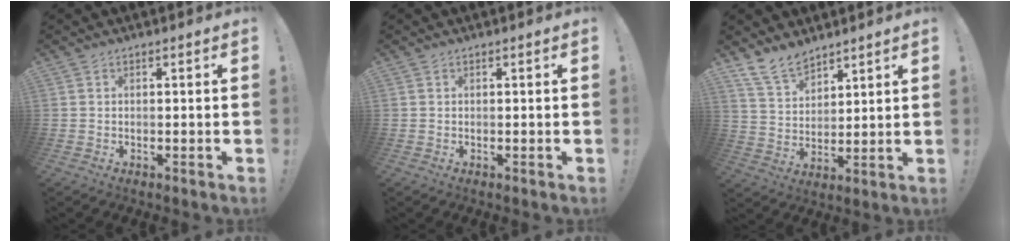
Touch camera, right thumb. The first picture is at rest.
{"total": 0.0}
{"total": 10.3, "force": [8.5, 4.8, 3.2], "torque": [-0.062, -0.056, 0.167]}